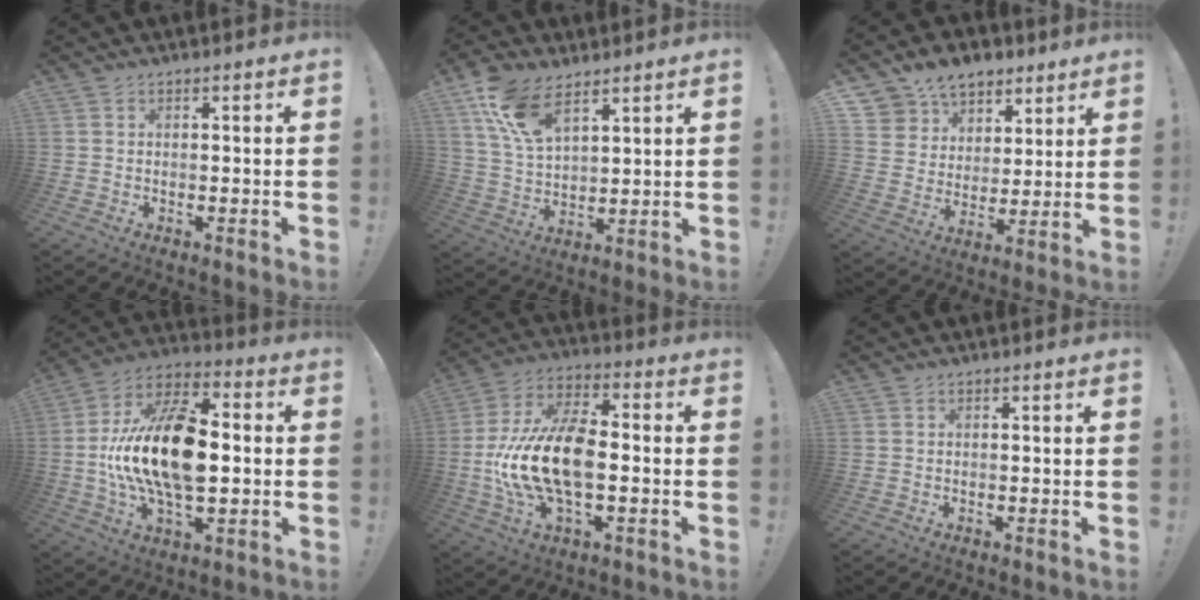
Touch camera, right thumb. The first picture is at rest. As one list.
[{"total": 12.8, "force": [8.2, 6.6, 7.3], "torque": [-0.135, -0.028, 0.159]}, {"total": 10.6, "force": [7.0, 7.7, 1.8], "torque": [-0.036, -0.054, 0.137]}, {"total": 23.7, "force": [-0.6, 13.0, 19.8], "torque": [-0.371, 0.014, -0.005]}, {"total": 19.8, "force": [-2.4, 10.6, 16.5], "torque": [-0.328, 0.007, -0.035]}, {"total": 0.0}]